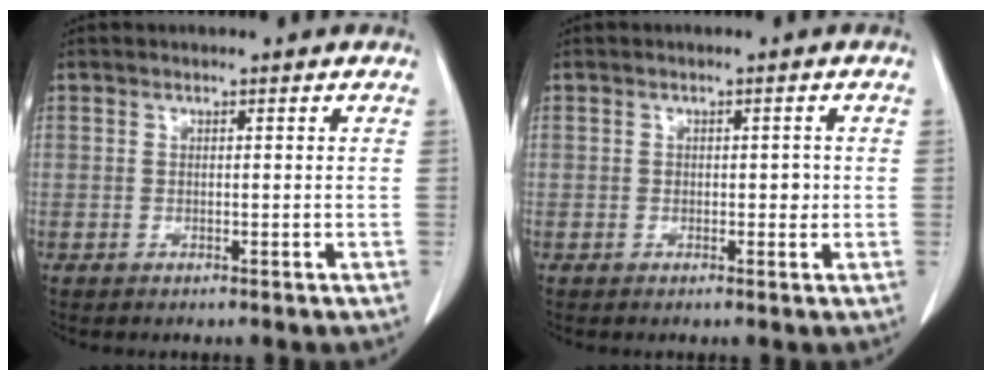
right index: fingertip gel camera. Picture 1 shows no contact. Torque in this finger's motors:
{"motor_torque": [0.15, -0.11, 0.00, 0.02]}